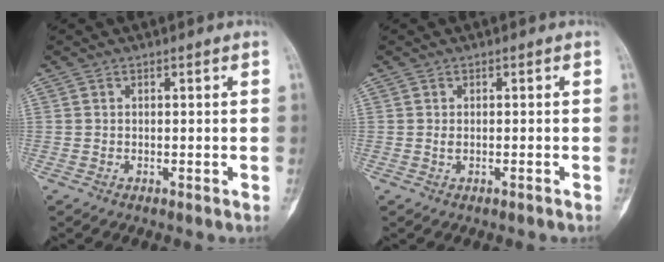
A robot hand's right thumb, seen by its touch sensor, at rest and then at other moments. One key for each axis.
{"total": 0.6, "fx": -0.2, "fy": 0.1, "fz": 0.6, "tx": -0.018, "ty": 0.007, "tz": 0.002}